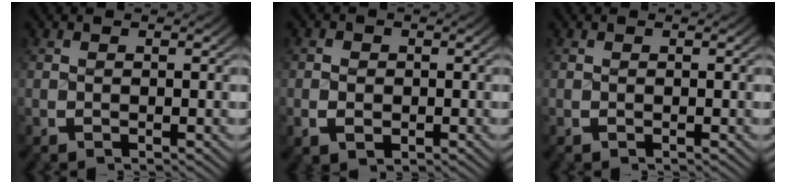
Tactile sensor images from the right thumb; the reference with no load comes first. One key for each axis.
{"total": 2.3, "fx": -0.6, "fy": 1.9, "fz": 1.1, "tx": -0.023, "ty": -0.012, "tz": -0.006}
{"total": 0.0}